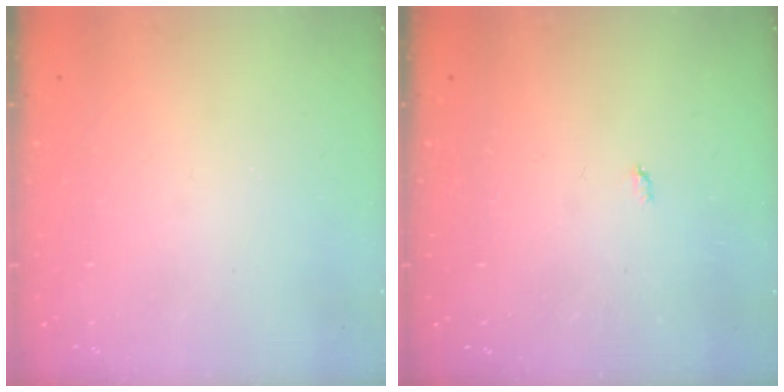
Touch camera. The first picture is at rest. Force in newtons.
{"total": 2.1, "press": 2.1, "slide": 0.4}